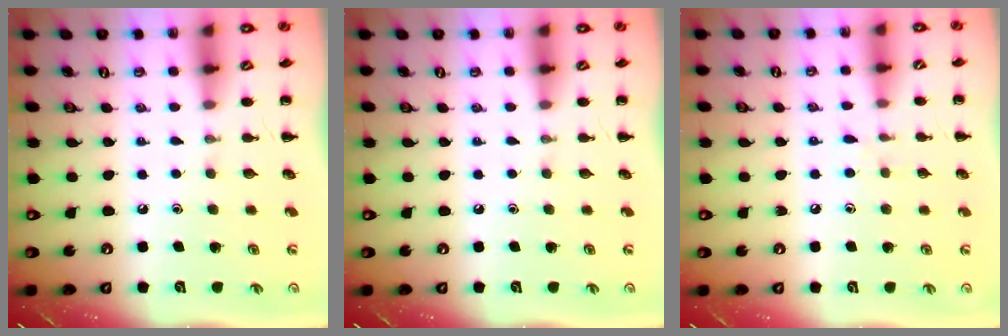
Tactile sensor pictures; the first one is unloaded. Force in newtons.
{"total": 0.0}
{"total": 4.7, "press": 4.4, "slide": 1.8}